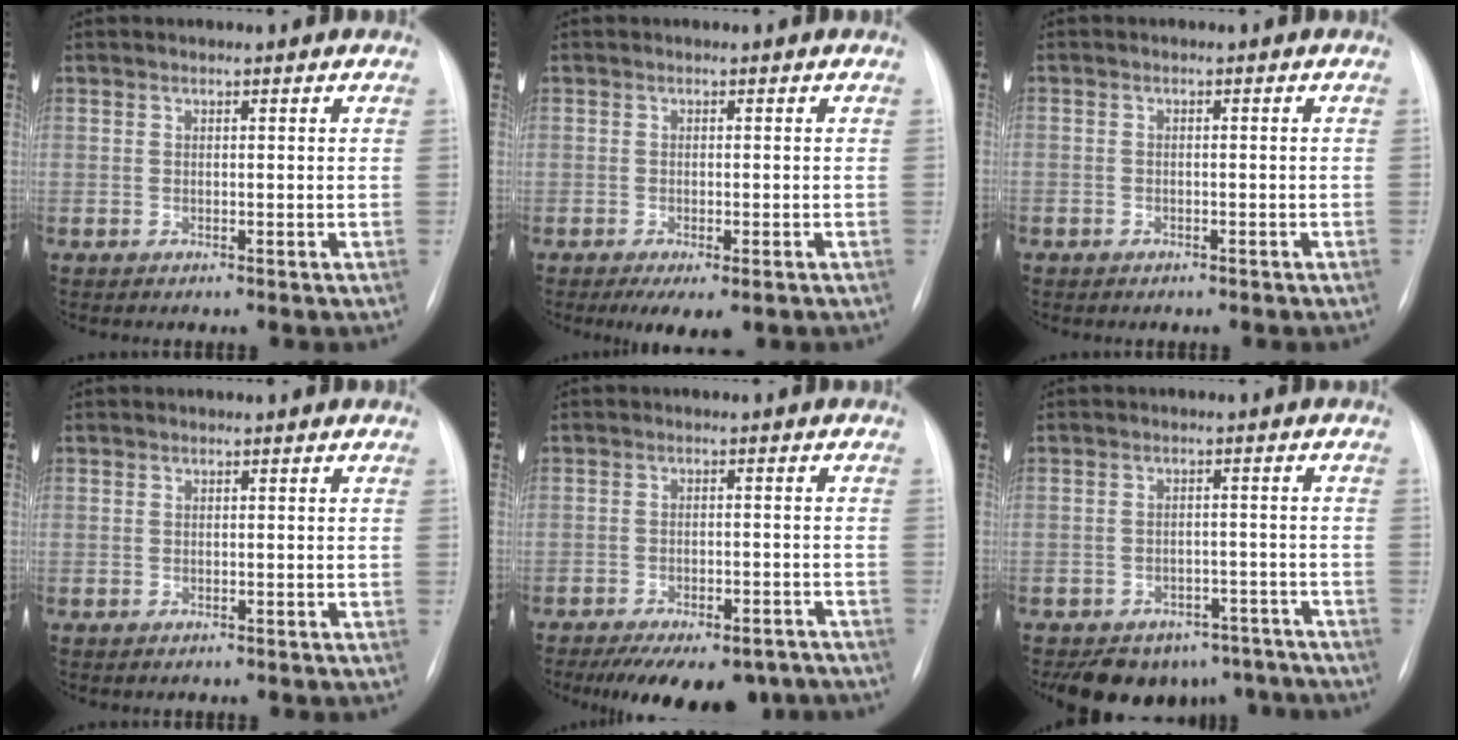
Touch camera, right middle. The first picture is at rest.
{"total": 4.5, "force": [-2.7, 1.5, 3.3], "torque": [-0.043, -0.009, -0.034]}
{"total": 1.5, "force": [-1.1, 1.0, 0.3], "torque": [-0.010, 0.004, -0.014]}
{"total": 0.5, "force": [-0.1, 0.5, 0.0], "torque": [0.001, 0.005, -0.004]}
{"total": 15.4, "force": [-11.8, 6.7, 7.3], "torque": [-0.117, -0.004, -0.151]}
{"total": 11.6, "force": [-9.2, 6.6, 2.5], "torque": [-0.019, 0.017, -0.104]}